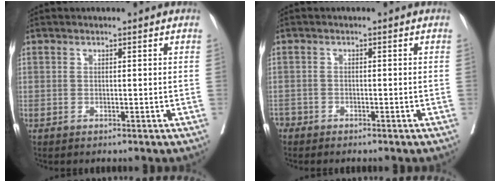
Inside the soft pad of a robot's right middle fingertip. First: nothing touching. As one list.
[{"total": 1.7, "force": [-1.5, 0.8, -0.1], "torque": [0.004, 0.002, -0.030]}]